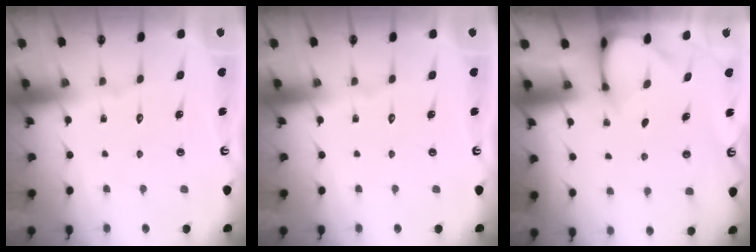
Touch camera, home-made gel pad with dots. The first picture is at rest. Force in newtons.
{"total": 0.0}
{"total": 3.4, "press": 3.4, "slide": 0.3}